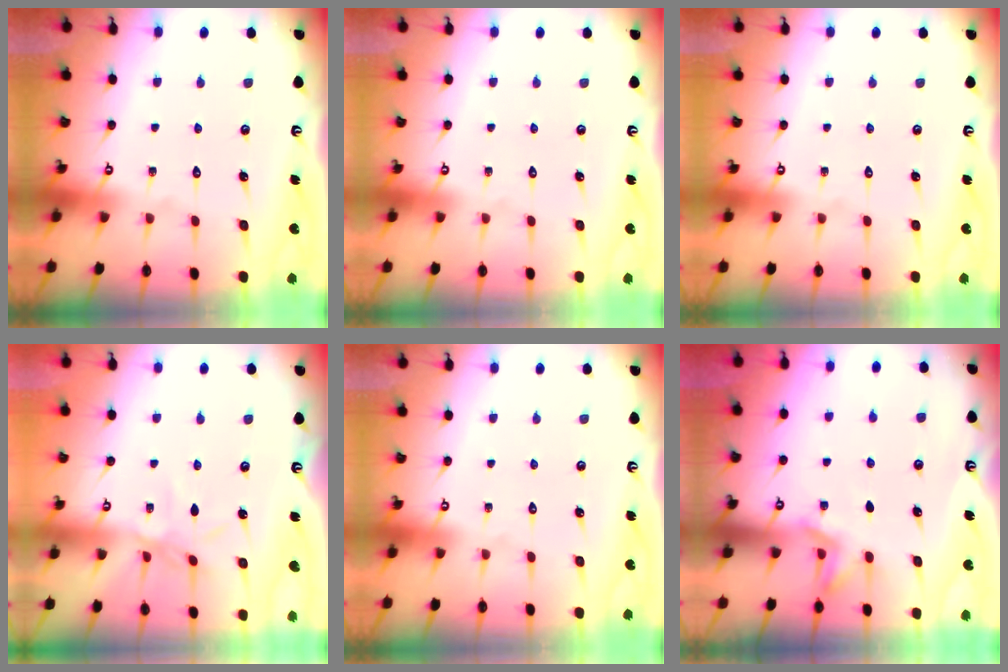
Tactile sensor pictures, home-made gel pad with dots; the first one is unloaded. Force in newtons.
{"total": 0.0}
{"total": 0.0}
{"total": 5.1, "press": 5.1, "slide": 0.6}
{"total": 0.0}
{"total": 3.7, "press": 3.2, "slide": 1.8}